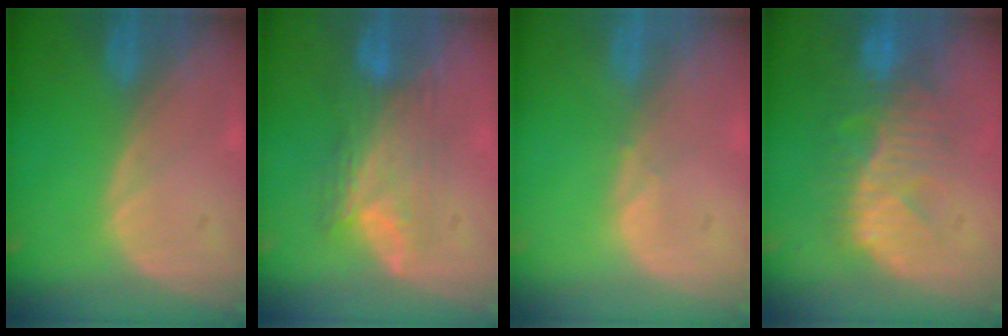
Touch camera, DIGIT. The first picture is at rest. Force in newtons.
{"total": 7.6, "press": 7.2, "slide": 2.2}
{"total": 0.5, "press": 0.5, "slide": 0.2}
{"total": 10.1, "press": 8.9, "slide": 4.7}